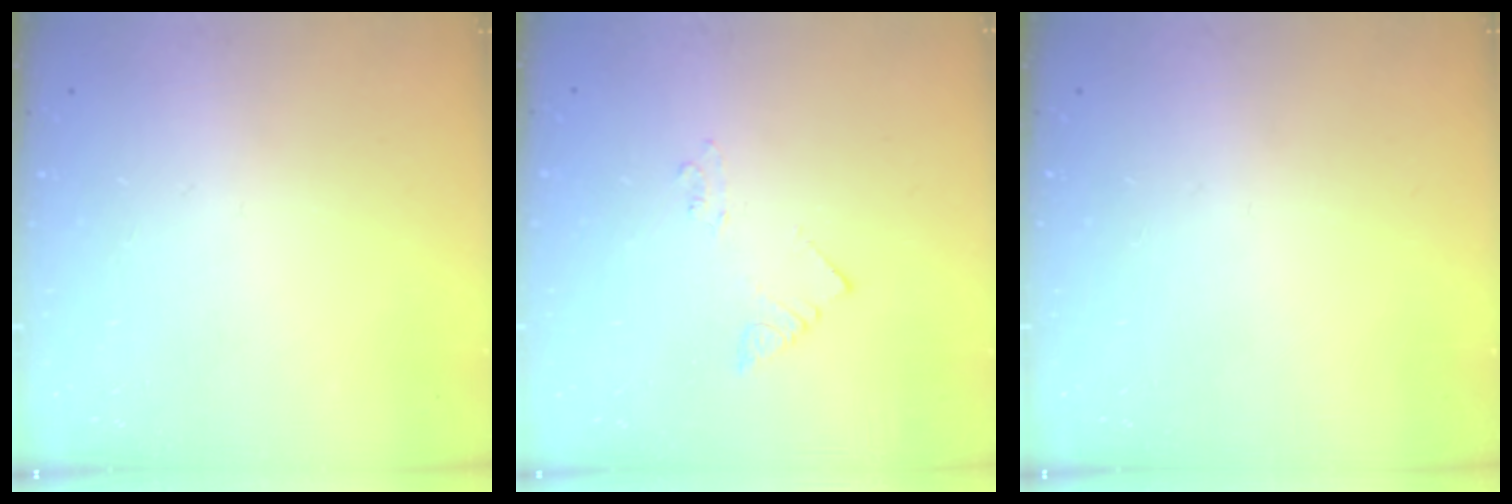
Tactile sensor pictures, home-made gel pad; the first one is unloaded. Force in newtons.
{"total": 2.0, "press": 2.0, "slide": 0.3}
{"total": 0.0}